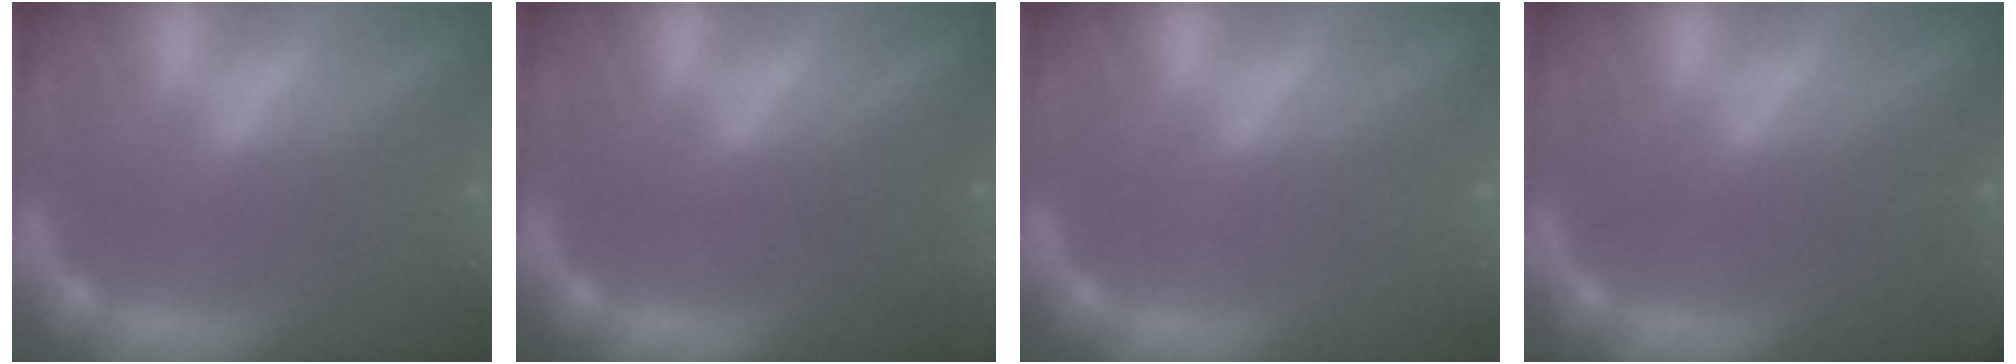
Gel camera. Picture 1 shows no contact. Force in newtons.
{"total": 7.0}
{"total": 0.0}
{"total": 2.4}